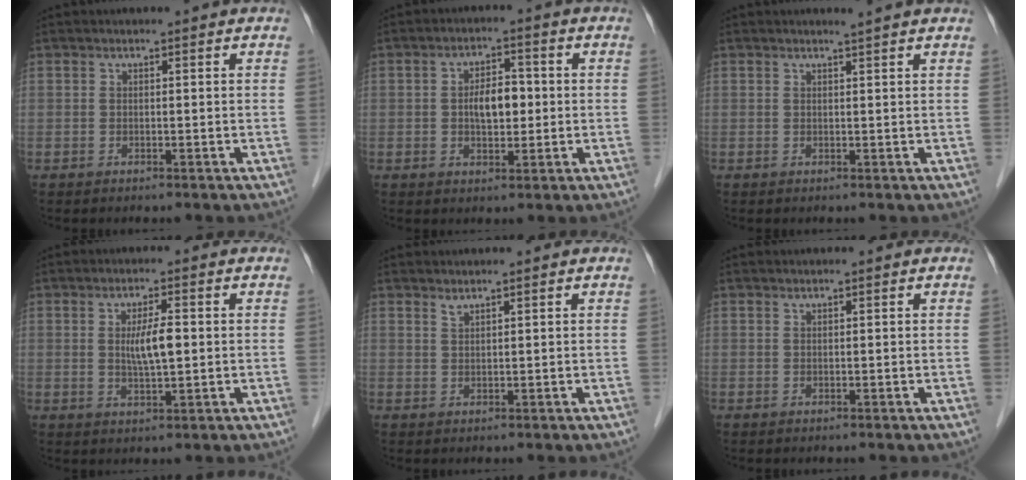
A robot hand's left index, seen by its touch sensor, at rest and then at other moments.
{"total": 5.1, "force": [-0.1, 2.5, 4.4], "torque": [-0.079, 0.008, -0.001]}
{"total": 1.1, "force": [1.0, -0.4, 0.3], "torque": [-0.018, -0.006, 0.019]}
{"total": 4.5, "force": [0.3, 0.8, 4.5], "torque": [-0.081, 0.001, 0.007]}
{"total": 0.9, "force": [0.8, -0.1, 0.4], "torque": [-0.009, -0.002, 0.019]}
{"total": 0.0}